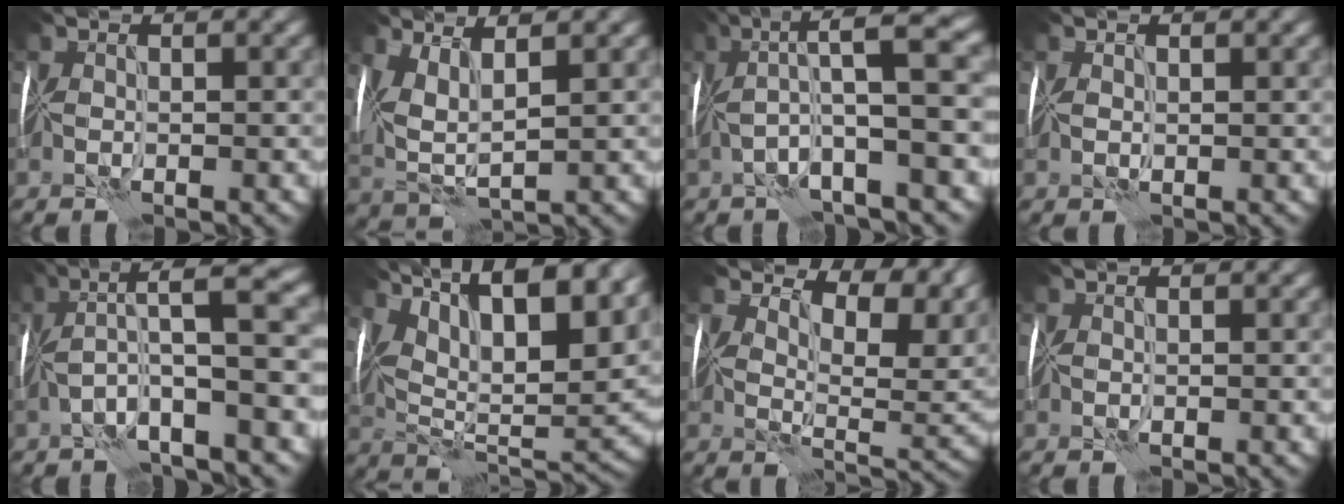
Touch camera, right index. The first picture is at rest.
{"total": 4.5, "force": [1.9, 2.1, 3.4], "torque": [-0.087, 0.000, 0.038]}
{"total": 7.0, "force": [1.0, 1.2, 6.8], "torque": [-0.119, 0.030, 0.004]}
{"total": 0.6, "force": [0.3, 0.5, -0.1], "torque": [0.001, 0.002, 0.007]}
{"total": 7.4, "force": [-0.1, 1.4, 7.2], "torque": [-0.123, 0.033, -0.019]}
{"total": 18.4, "force": [9.8, 6.9, 13.9], "torque": [-0.212, 0.050, 0.157]}
{"total": 9.7, "force": [5.8, 4.3, 6.4], "torque": [-0.091, 0.002, 0.102]}
{"total": 0.0}